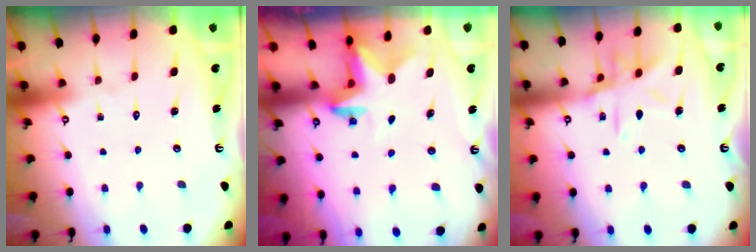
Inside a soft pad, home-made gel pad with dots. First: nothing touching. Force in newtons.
{"total": 2.9, "press": 2.9, "slide": 0.5}
{"total": 11.9, "press": 11.9, "slide": 0.8}